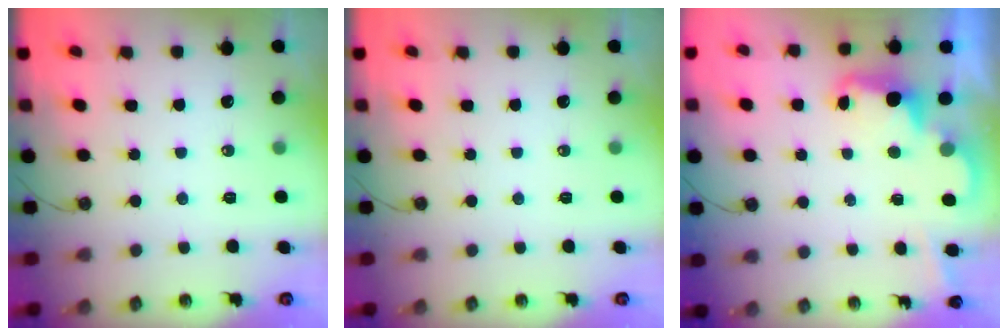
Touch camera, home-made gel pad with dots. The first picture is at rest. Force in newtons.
{"total": 0.0}
{"total": 2.4, "press": 2.3, "slide": 0.6}